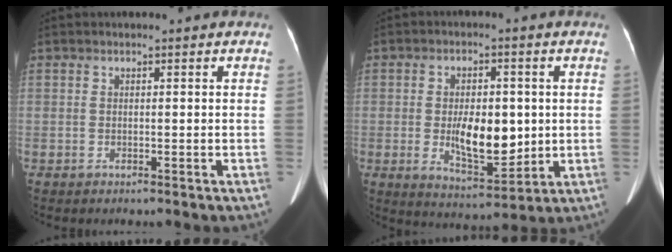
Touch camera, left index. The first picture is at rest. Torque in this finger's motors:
{"motor_torque": [0.30, -0.04, 0.24, 0.13]}